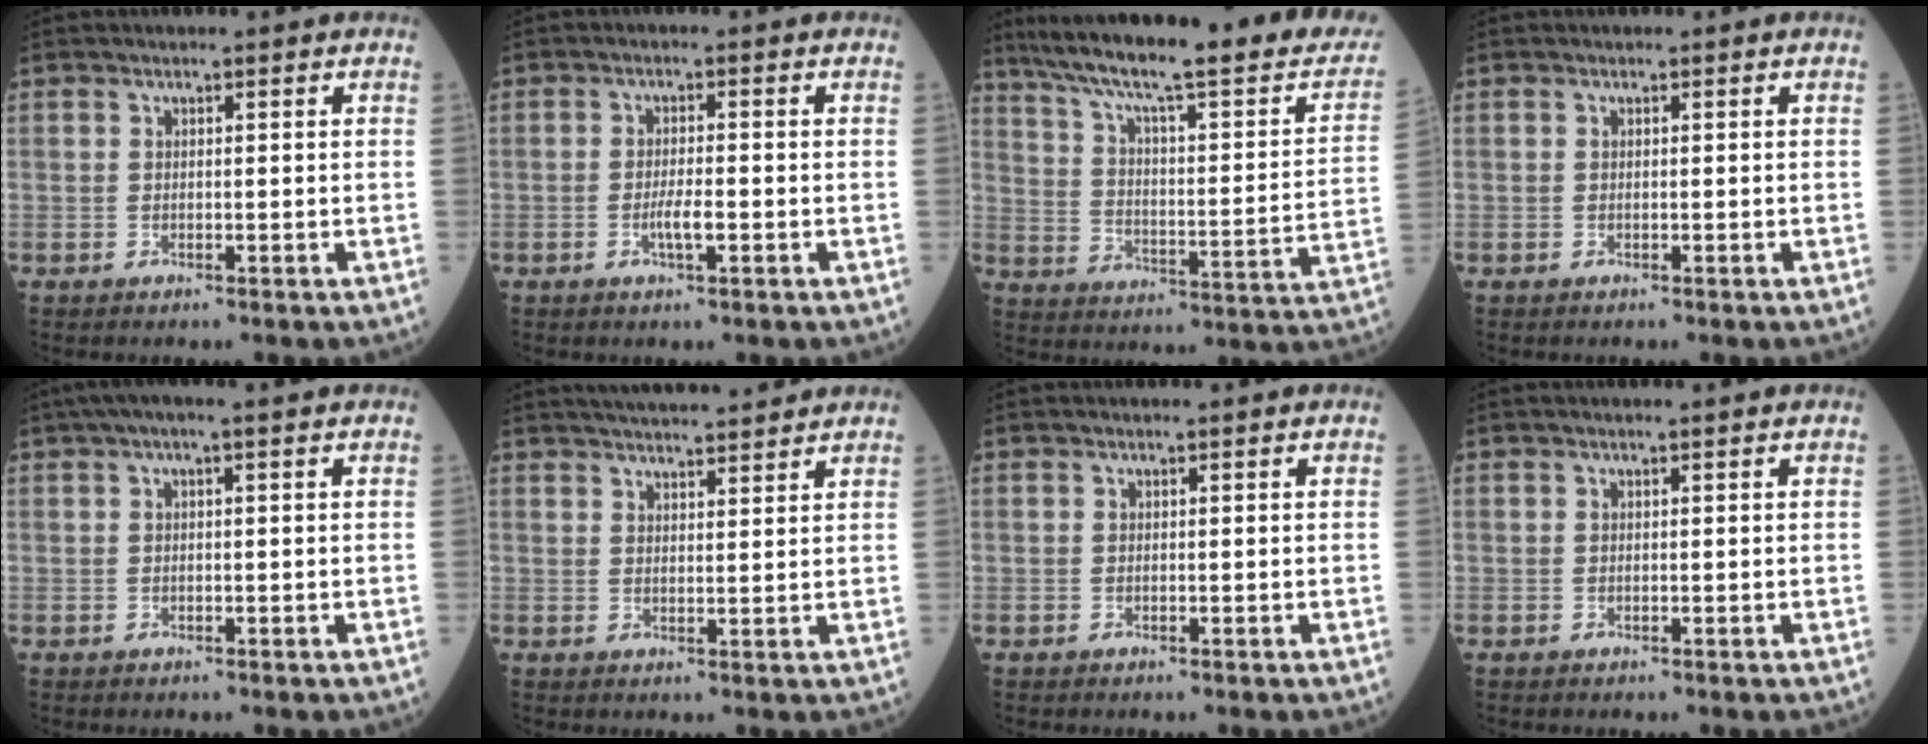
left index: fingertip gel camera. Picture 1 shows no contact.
{"total": 2.8, "force": [-0.9, 0.4, 2.6], "torque": [-0.052, 0.000, -0.016]}
{"total": 29.6, "force": [24.6, 3.1, 16.3], "torque": [-0.258, -0.035, 0.332]}
{"total": 0.0}
{"total": 4.4, "force": [2.8, 0.3, 3.3], "torque": [-0.059, 0.038, 0.046]}
{"total": 11.3, "force": [10.2, 1.2, 4.6], "torque": [-0.072, 0.020, 0.142]}
{"total": 0.7, "force": [0.6, -0.1, 0.4], "torque": [-0.008, 0.005, 0.010]}
{"total": 1.1, "force": [0.9, -0.1, 0.7], "torque": [-0.011, 0.007, 0.015]}